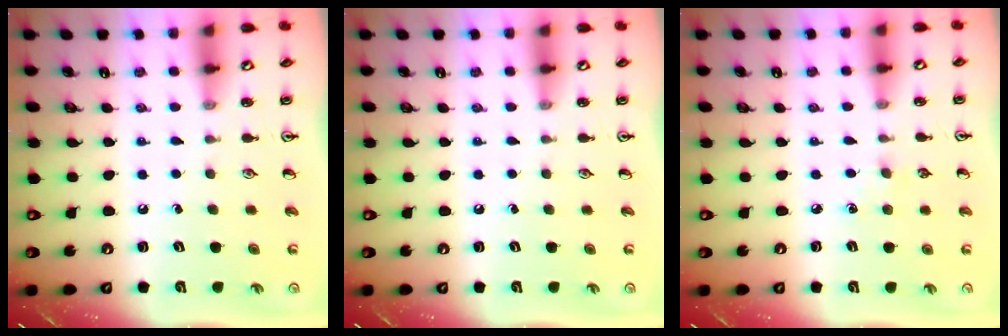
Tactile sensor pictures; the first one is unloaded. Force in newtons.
{"total": 0.0}
{"total": 2.8, "press": 2.8, "slide": 0.4}